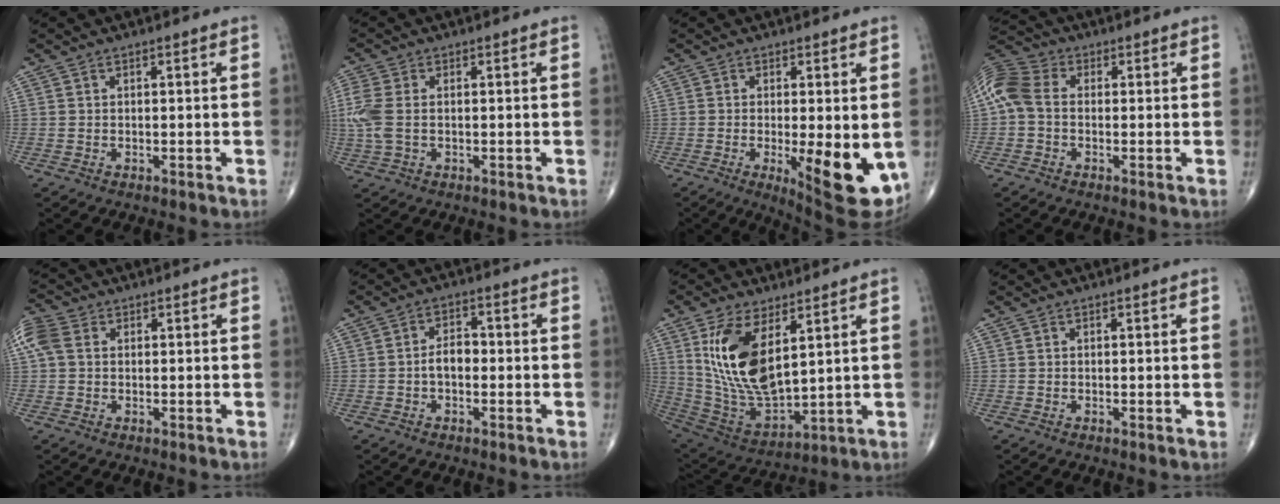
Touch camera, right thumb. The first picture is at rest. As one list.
[{"total": 6.1, "force": [-0.1, 3.7, 4.8], "torque": [-0.148, 0.006, -0.002]}, {"total": 12.9, "force": [-2.6, 4.0, 12.0], "torque": [-0.154, -0.025, -0.024]}, {"total": 8.3, "force": [0.0, 5.8, 5.9], "torque": [-0.127, 0.023, -0.015]}, {"total": 5.6, "force": [1.2, 4.2, 3.6], "torque": [-0.098, 0.020, 0.021]}, {"total": 3.9, "force": [-0.8, 2.4, 2.9], "torque": [-0.040, 0.017, -0.020]}, {"total": 17.2, "force": [5.9, 8.2, 13.9], "torque": [-0.256, -0.027, 0.132]}, {"total": 0.0}]